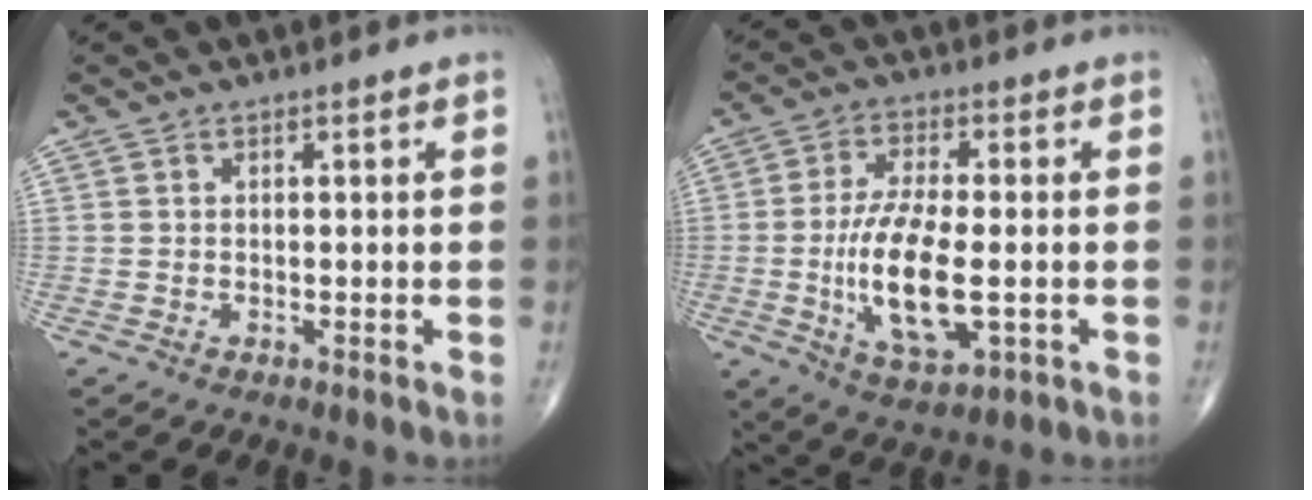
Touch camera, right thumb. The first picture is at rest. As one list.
[{"total": 13.1, "force": [-2.0, 5.1, 11.9], "torque": [-0.230, -0.007, -0.031]}]